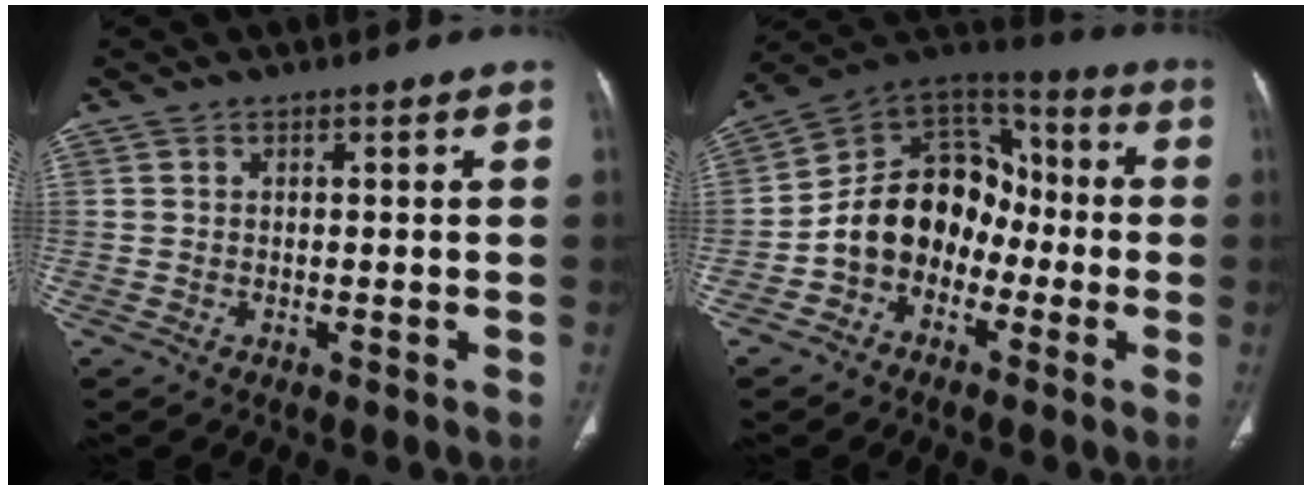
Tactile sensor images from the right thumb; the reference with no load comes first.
{"total": 14.9, "force": [-4.1, 11.8, 8.1], "torque": [-0.092, 0.067, -0.083]}